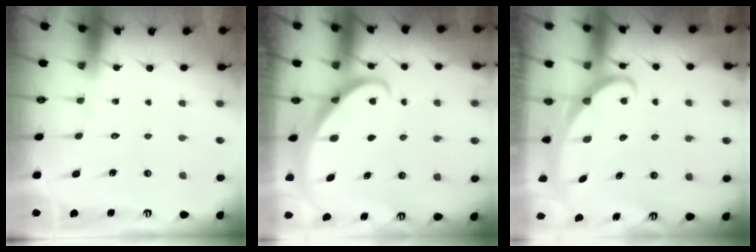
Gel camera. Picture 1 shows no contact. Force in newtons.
{"total": 2.7, "press": 2.7, "slide": 0.3}
{"total": 2.0, "press": 2.0, "slide": 0.1}